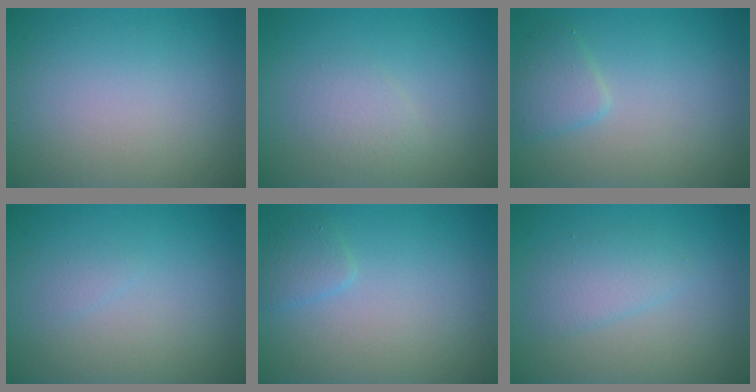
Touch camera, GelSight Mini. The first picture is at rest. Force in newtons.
{"total": 1.6, "press": 1.6, "slide": 0.0}
{"total": 2.0, "press": 2.0, "slide": 0.1}
{"total": 0.5, "press": 0.5, "slide": 0.0}
{"total": 1.4, "press": 1.4, "slide": 0.1}
{"total": 2.1, "press": 2.1, "slide": 0.1}